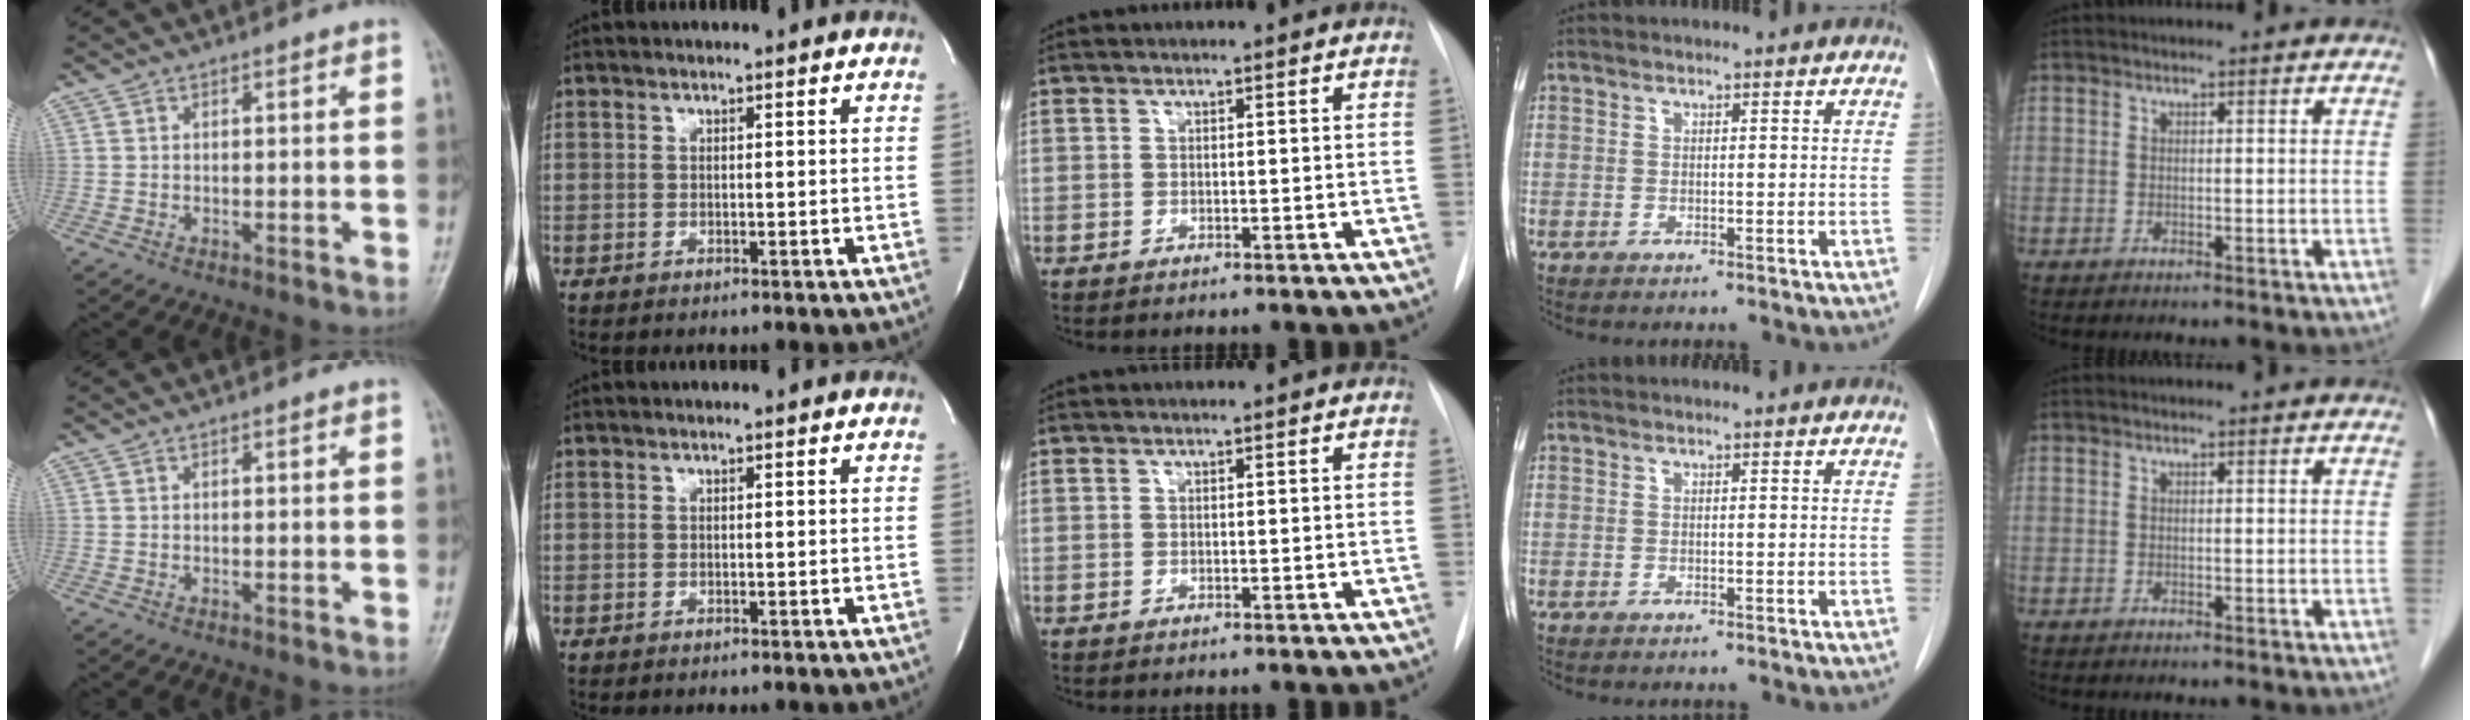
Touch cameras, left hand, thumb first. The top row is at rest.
{}